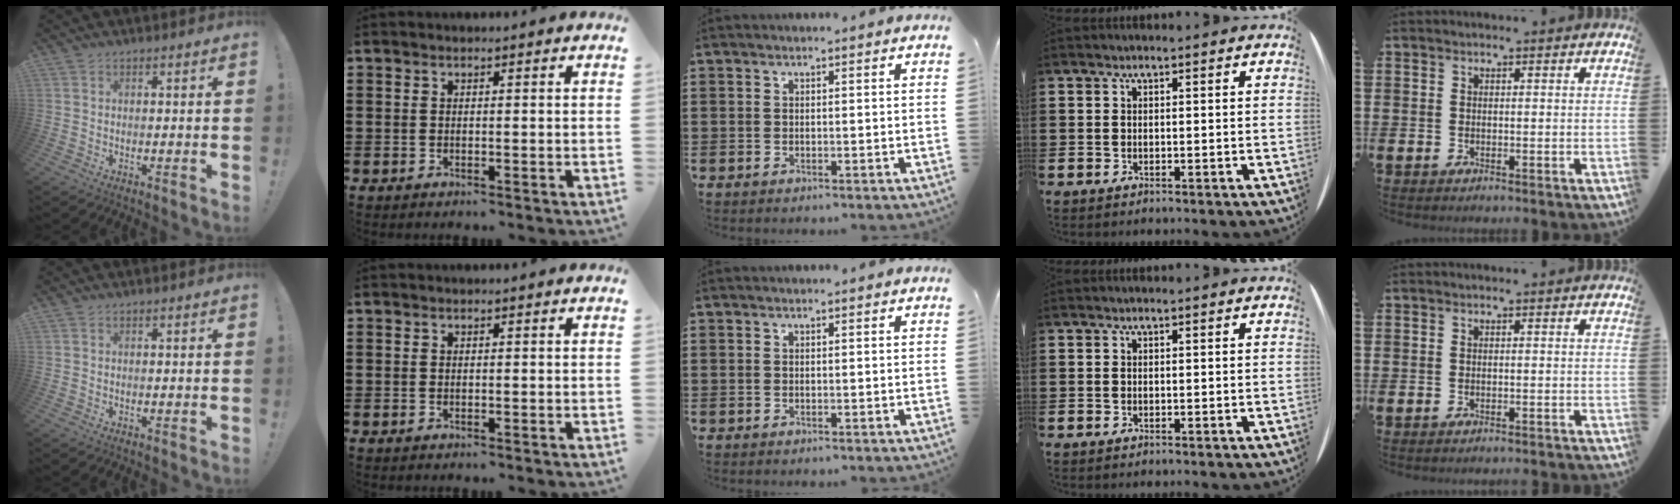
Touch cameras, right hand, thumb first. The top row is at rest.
{"little": {"total": 0.5, "force": [-0.5, -0.1, 0.0], "torque": [0.001, -0.001, -0.011]}}